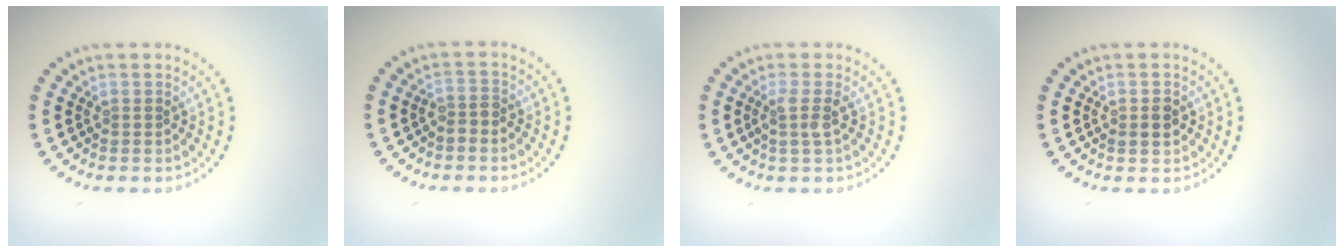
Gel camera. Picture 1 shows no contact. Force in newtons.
{"total": 1.5, "press": 1.2, "slide": 0.8}
{"total": 1.7, "press": 1.3, "slide": 1.2}
{"total": 1.2, "press": 1.2, "slide": 0.1}